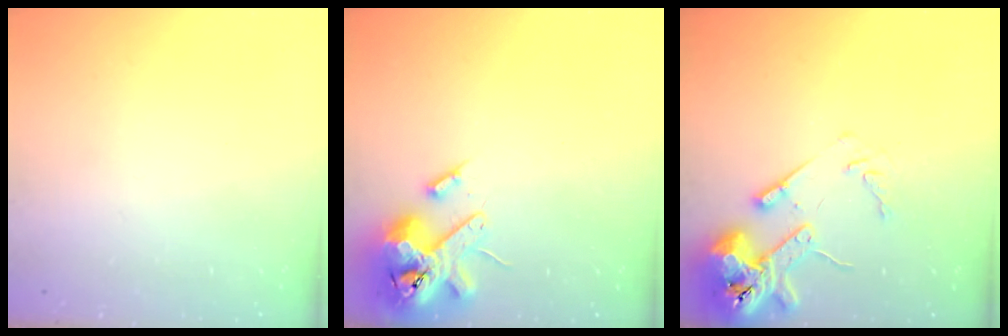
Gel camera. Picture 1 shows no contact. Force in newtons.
{"total": 14.5, "press": 14.3, "slide": 2.4}
{"total": 14.4, "press": 14.3, "slide": 2.0}